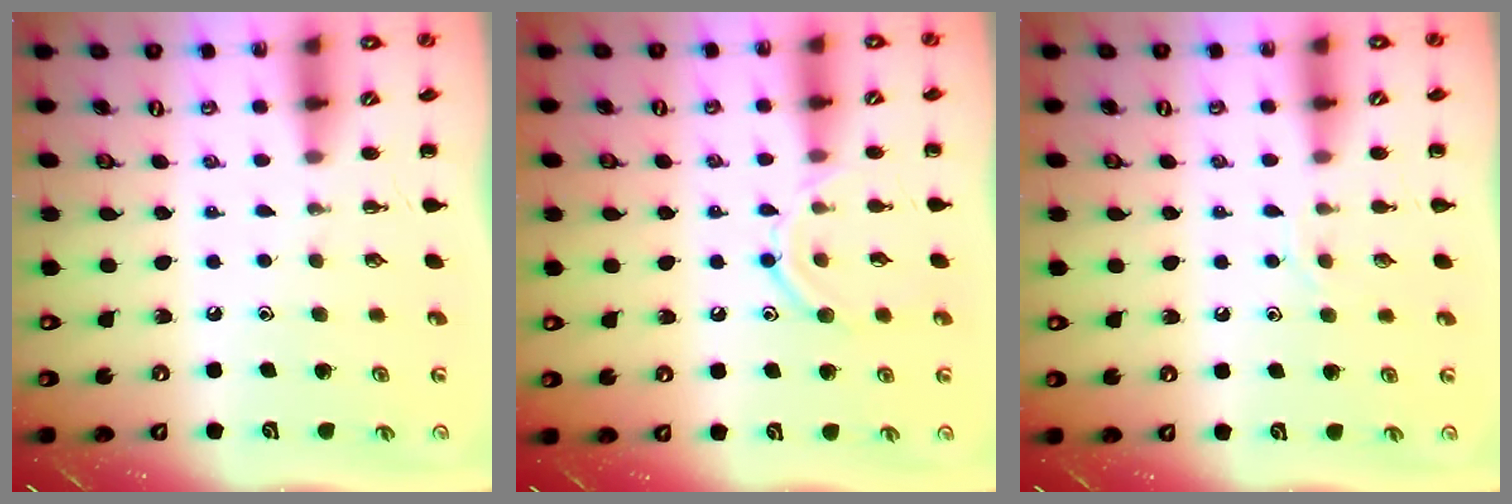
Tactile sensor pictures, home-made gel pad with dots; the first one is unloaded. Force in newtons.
{"total": 10.2, "press": 10.2, "slide": 1.0}
{"total": 6.3, "press": 6.1, "slide": 1.3}